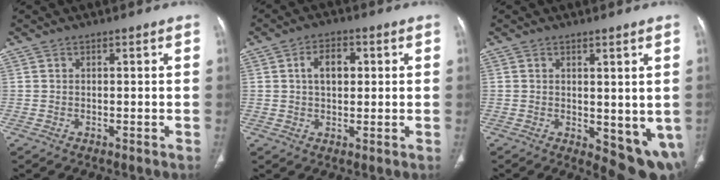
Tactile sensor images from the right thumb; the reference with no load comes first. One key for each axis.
{"total": 5.6, "fx": 1.2, "fy": 3.5, "fz": 4.2, "tx": -0.057, "ty": 0.006, "tz": 0.016}
{"total": 9.2, "fx": -1.0, "fy": 4.1, "fz": 8.1, "tx": -0.083, "ty": -0.023, "tz": -0.001}